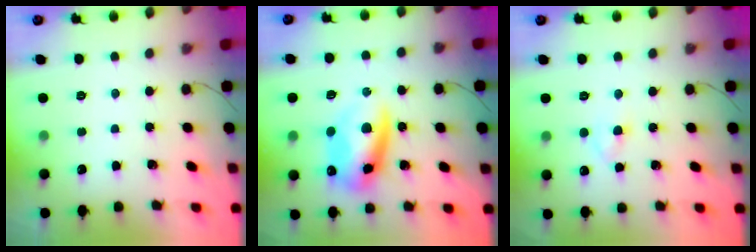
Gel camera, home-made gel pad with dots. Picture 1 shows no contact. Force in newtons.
{"total": 12.9, "press": 12.5, "slide": 3.2}
{"total": 2.6, "press": 2.4, "slide": 1.1}